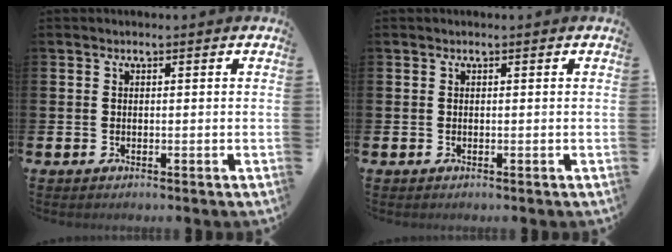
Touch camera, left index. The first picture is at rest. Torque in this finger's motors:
{"motor_torque": [0.00, 0.00, 0.04, -0.01]}